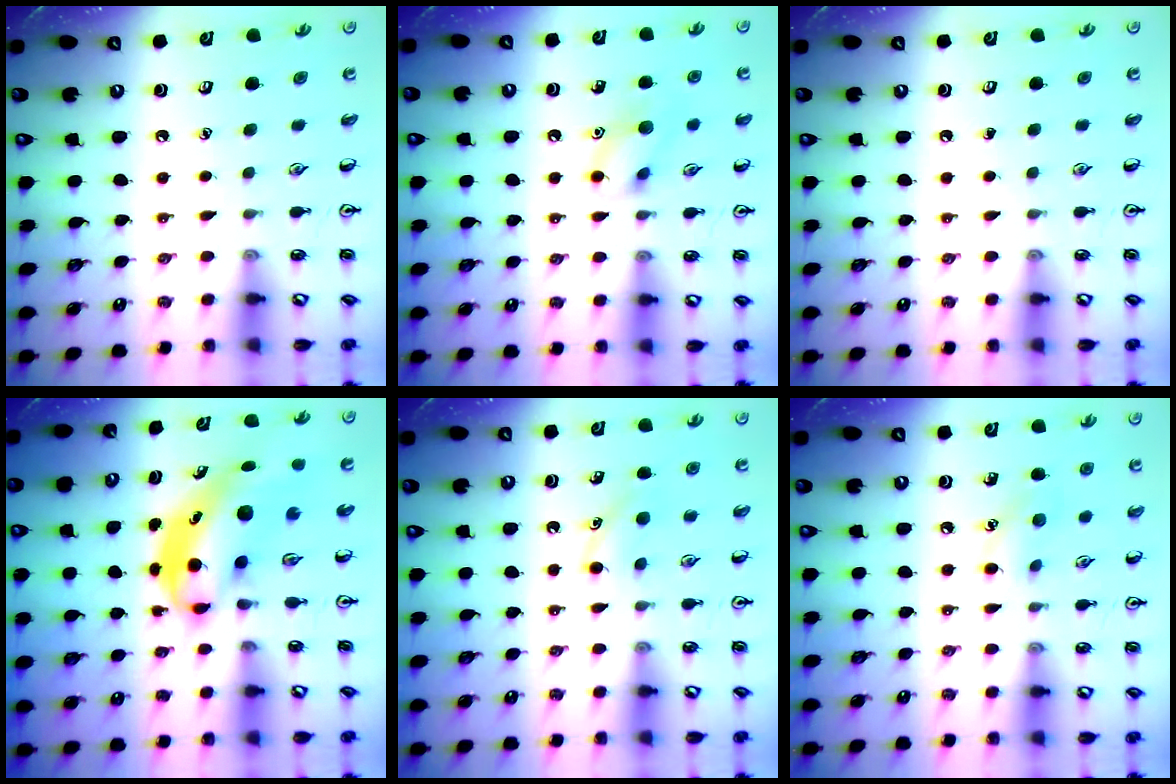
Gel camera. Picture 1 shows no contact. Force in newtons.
{"total": 9.6, "press": 9.6, "slide": 0.7}
{"total": 0.0}
{"total": 6.7, "press": 6.5, "slide": 1.6}
{"total": 4.5, "press": 4.2, "slide": 1.4}
{"total": 7.8, "press": 7.5, "slide": 2.0}